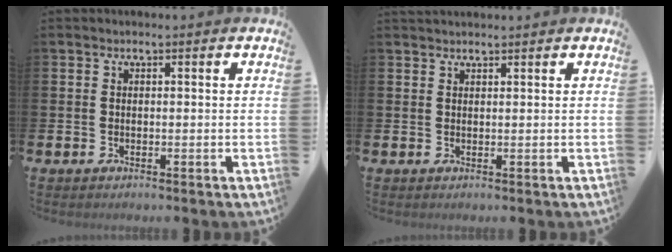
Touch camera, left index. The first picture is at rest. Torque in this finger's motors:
{"motor_torque": [0.21, -0.23, 0.04, 0.02]}